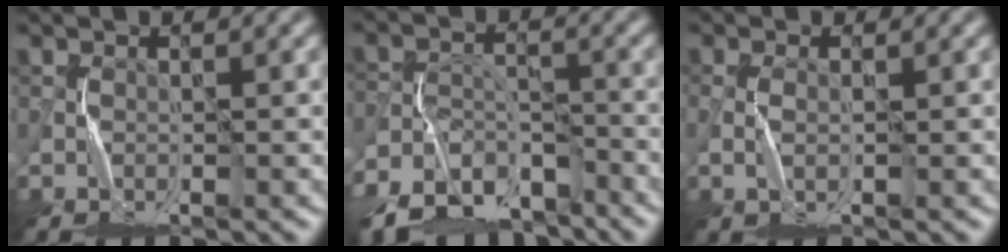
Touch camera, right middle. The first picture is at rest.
{"total": 9.2, "force": [-7.2, 4.4, 3.7], "torque": [-0.059, -0.012, -0.121]}
{"total": 1.8, "force": [-0.1, 0.8, 1.6], "torque": [-0.043, 0.003, -0.004]}